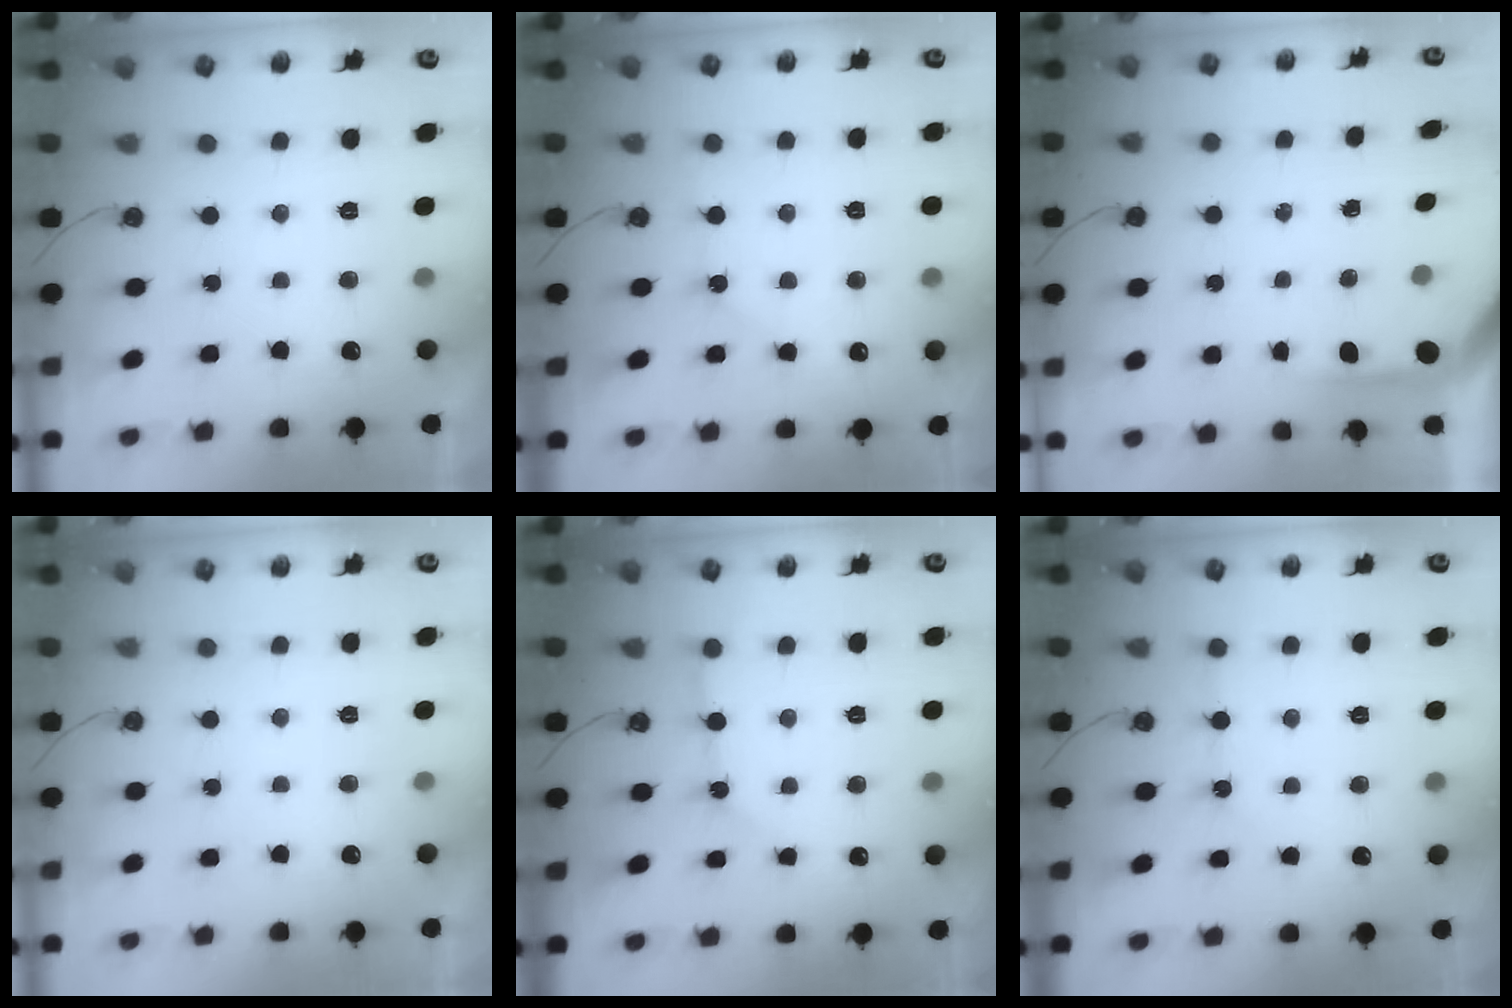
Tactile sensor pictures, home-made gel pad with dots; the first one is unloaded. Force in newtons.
{"total": 4.7, "press": 4.6, "slide": 0.6}
{"total": 3.8, "press": 3.8, "slide": 0.2}
{"total": 0.0}
{"total": 2.7, "press": 2.7, "slide": 0.4}
{"total": 1.4, "press": 1.3, "slide": 0.3}